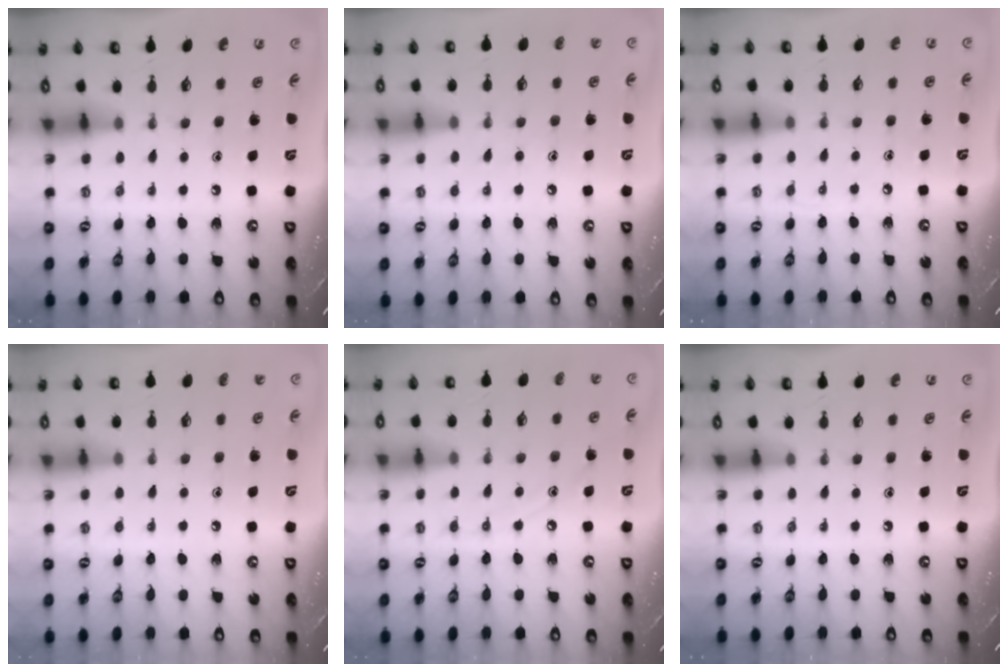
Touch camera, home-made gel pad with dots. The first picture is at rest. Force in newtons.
{"total": 7.0, "press": 7.0, "slide": 0.9}
{"total": 3.7, "press": 3.6, "slide": 0.9}
{"total": 2.4, "press": 2.4, "slide": 0.2}
{"total": 6.6, "press": 6.6, "slide": 0.4}
{"total": 0.0}